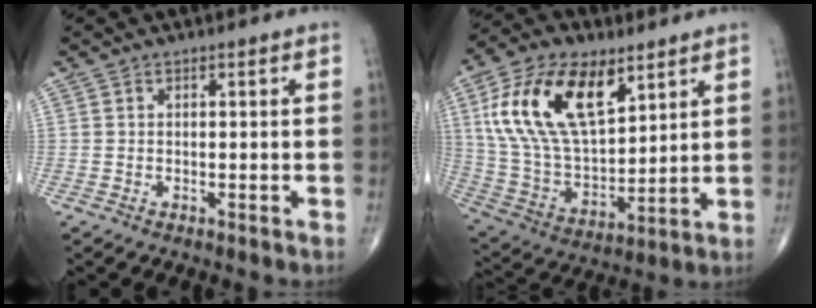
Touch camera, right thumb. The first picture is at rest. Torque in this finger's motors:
{"motor_torque": [1.44, 2.53, 1.13, 0.07, 0.38]}